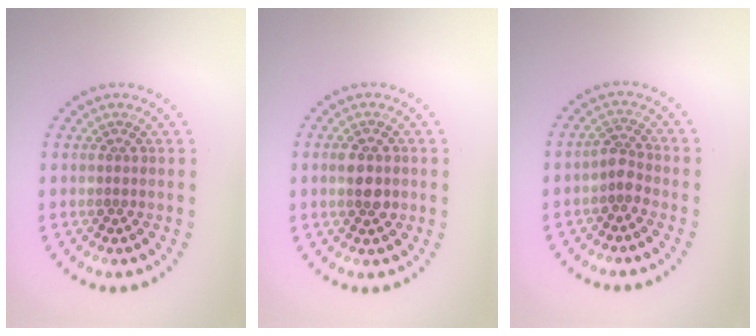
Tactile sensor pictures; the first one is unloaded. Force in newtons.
{"total": 2.6, "press": 2.6, "slide": 0.1}
{"total": 1.8, "press": 1.3, "slide": 1.1}